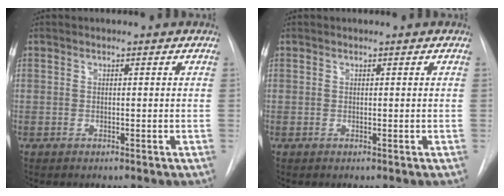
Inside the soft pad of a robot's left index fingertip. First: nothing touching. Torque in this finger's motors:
{"motor_torque": [0.00, 0.00, 0.00, 0.00]}